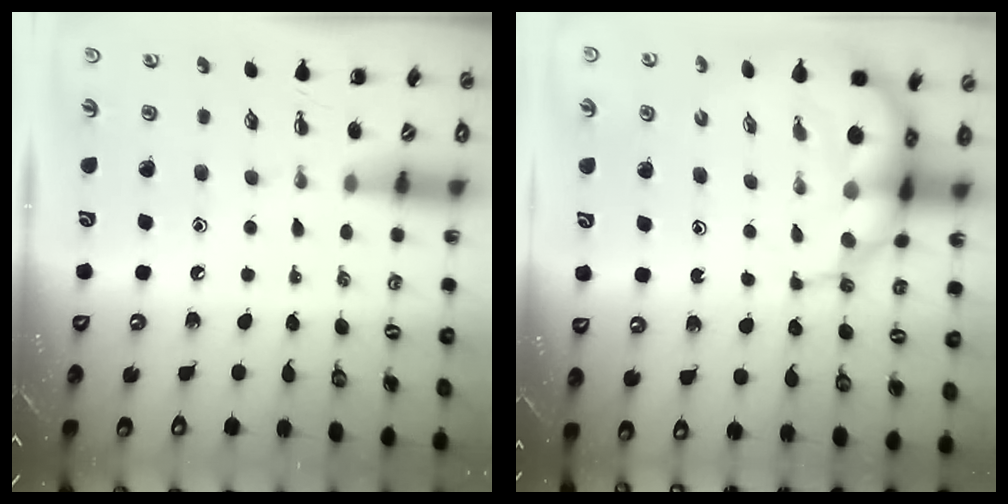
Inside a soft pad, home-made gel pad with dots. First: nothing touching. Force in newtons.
{"total": 9.3, "press": 8.9, "slide": 2.8}